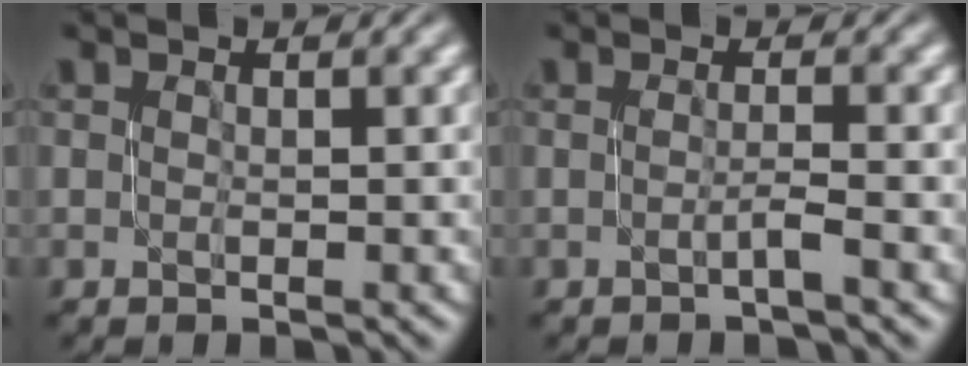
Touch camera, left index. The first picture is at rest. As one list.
[{"total": 0.8, "force": [-0.4, 0.1, 0.8], "torque": [-0.012, 0.000, -0.012]}]